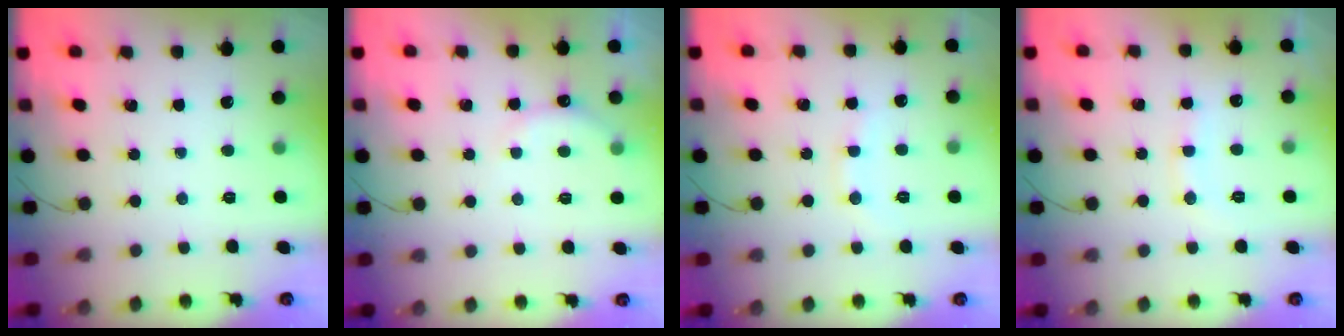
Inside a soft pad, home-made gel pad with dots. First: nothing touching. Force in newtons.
{"total": 7.2, "press": 7.2, "slide": 1.0}
{"total": 6.9, "press": 6.7, "slide": 1.7}
{"total": 9.4, "press": 9.3, "slide": 1.3}